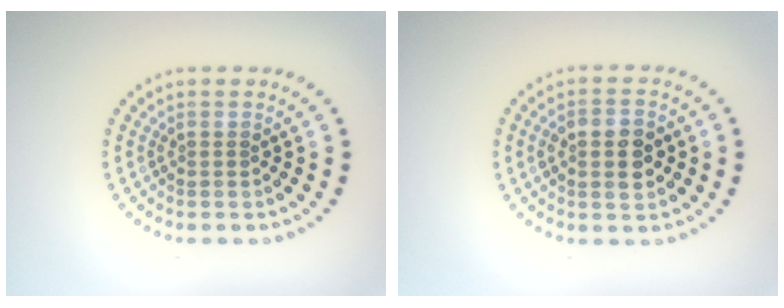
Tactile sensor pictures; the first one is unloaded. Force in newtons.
{"total": 3.9, "press": 3.9, "slide": 0.3}